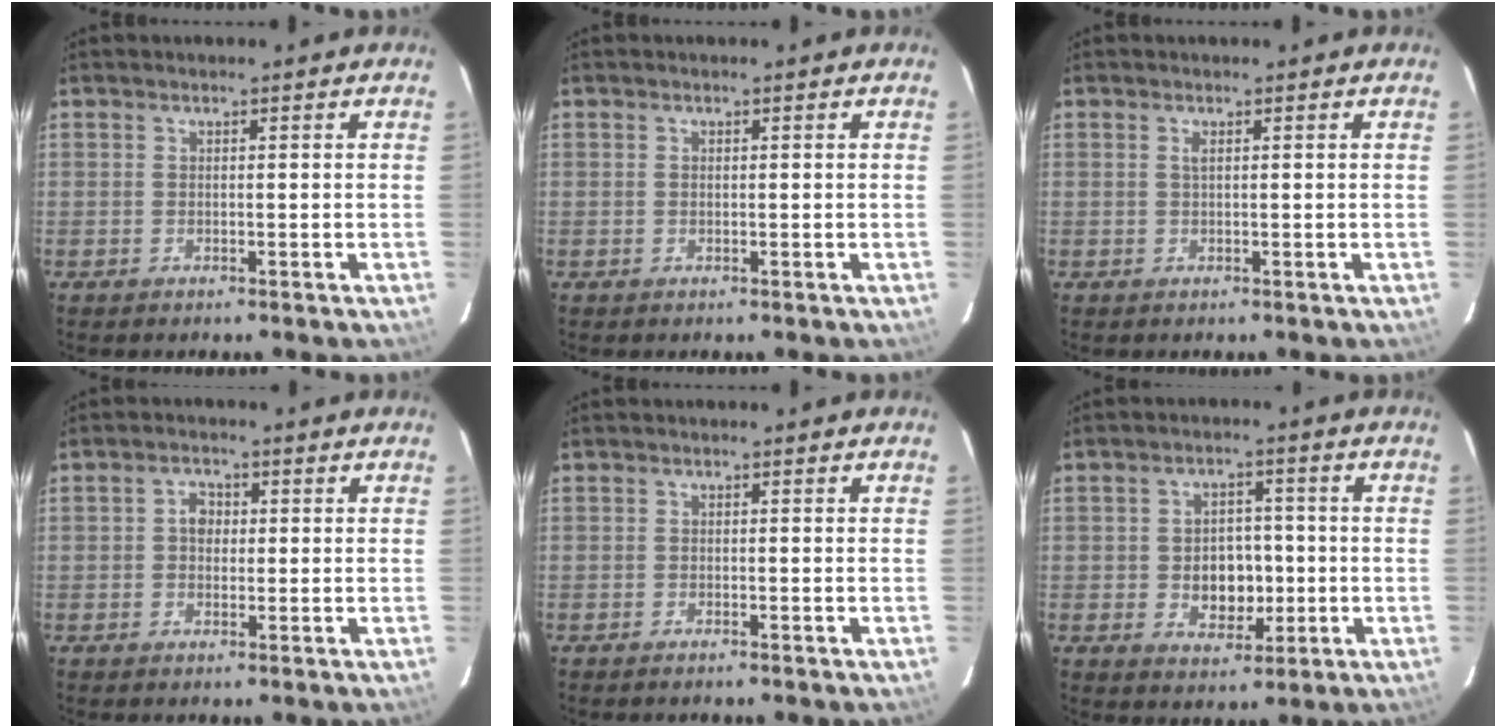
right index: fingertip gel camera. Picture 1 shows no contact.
{"total": 0.0}
{"total": 0.7, "force": [0.3, 0.0, 0.6], "torque": [-0.013, 0.002, 0.004]}
{"total": 2.8, "force": [0.2, 2.3, 1.5], "torque": [-0.024, 0.010, 0.002]}
{"total": 0.6, "force": [-0.6, 0.1, 0.2], "torque": [-0.003, -0.001, -0.013]}
{"total": 7.2, "force": [-1.0, 5.5, 4.5], "torque": [-0.087, 0.008, -0.004]}